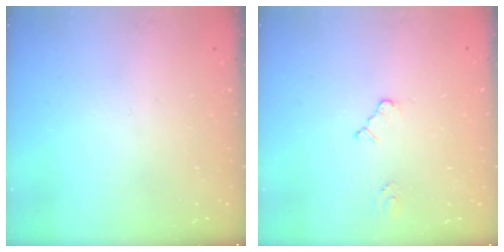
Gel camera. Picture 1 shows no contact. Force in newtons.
{"total": 2.6, "press": 2.6, "slide": 0.4}